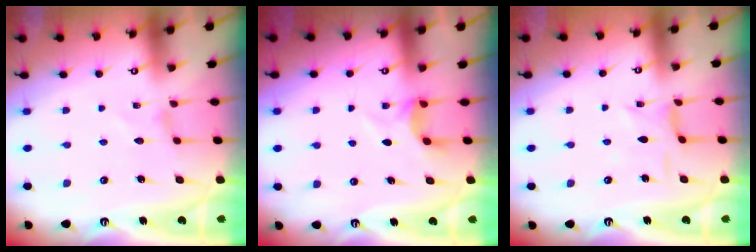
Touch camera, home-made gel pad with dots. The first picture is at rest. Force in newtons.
{"total": 4.2, "press": 4.0, "slide": 1.5}
{"total": 2.9, "press": 2.9, "slide": 0.3}